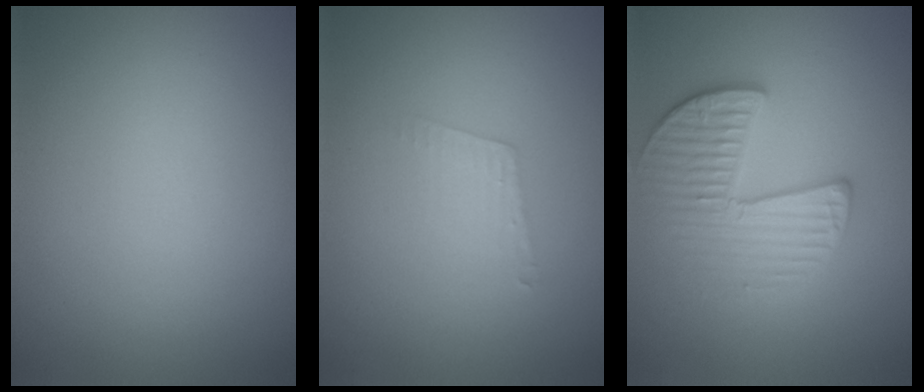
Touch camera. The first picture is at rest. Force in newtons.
{"total": 1.3, "press": 1.3, "slide": 0.1}
{"total": 3.4, "press": 3.3, "slide": 1.0}